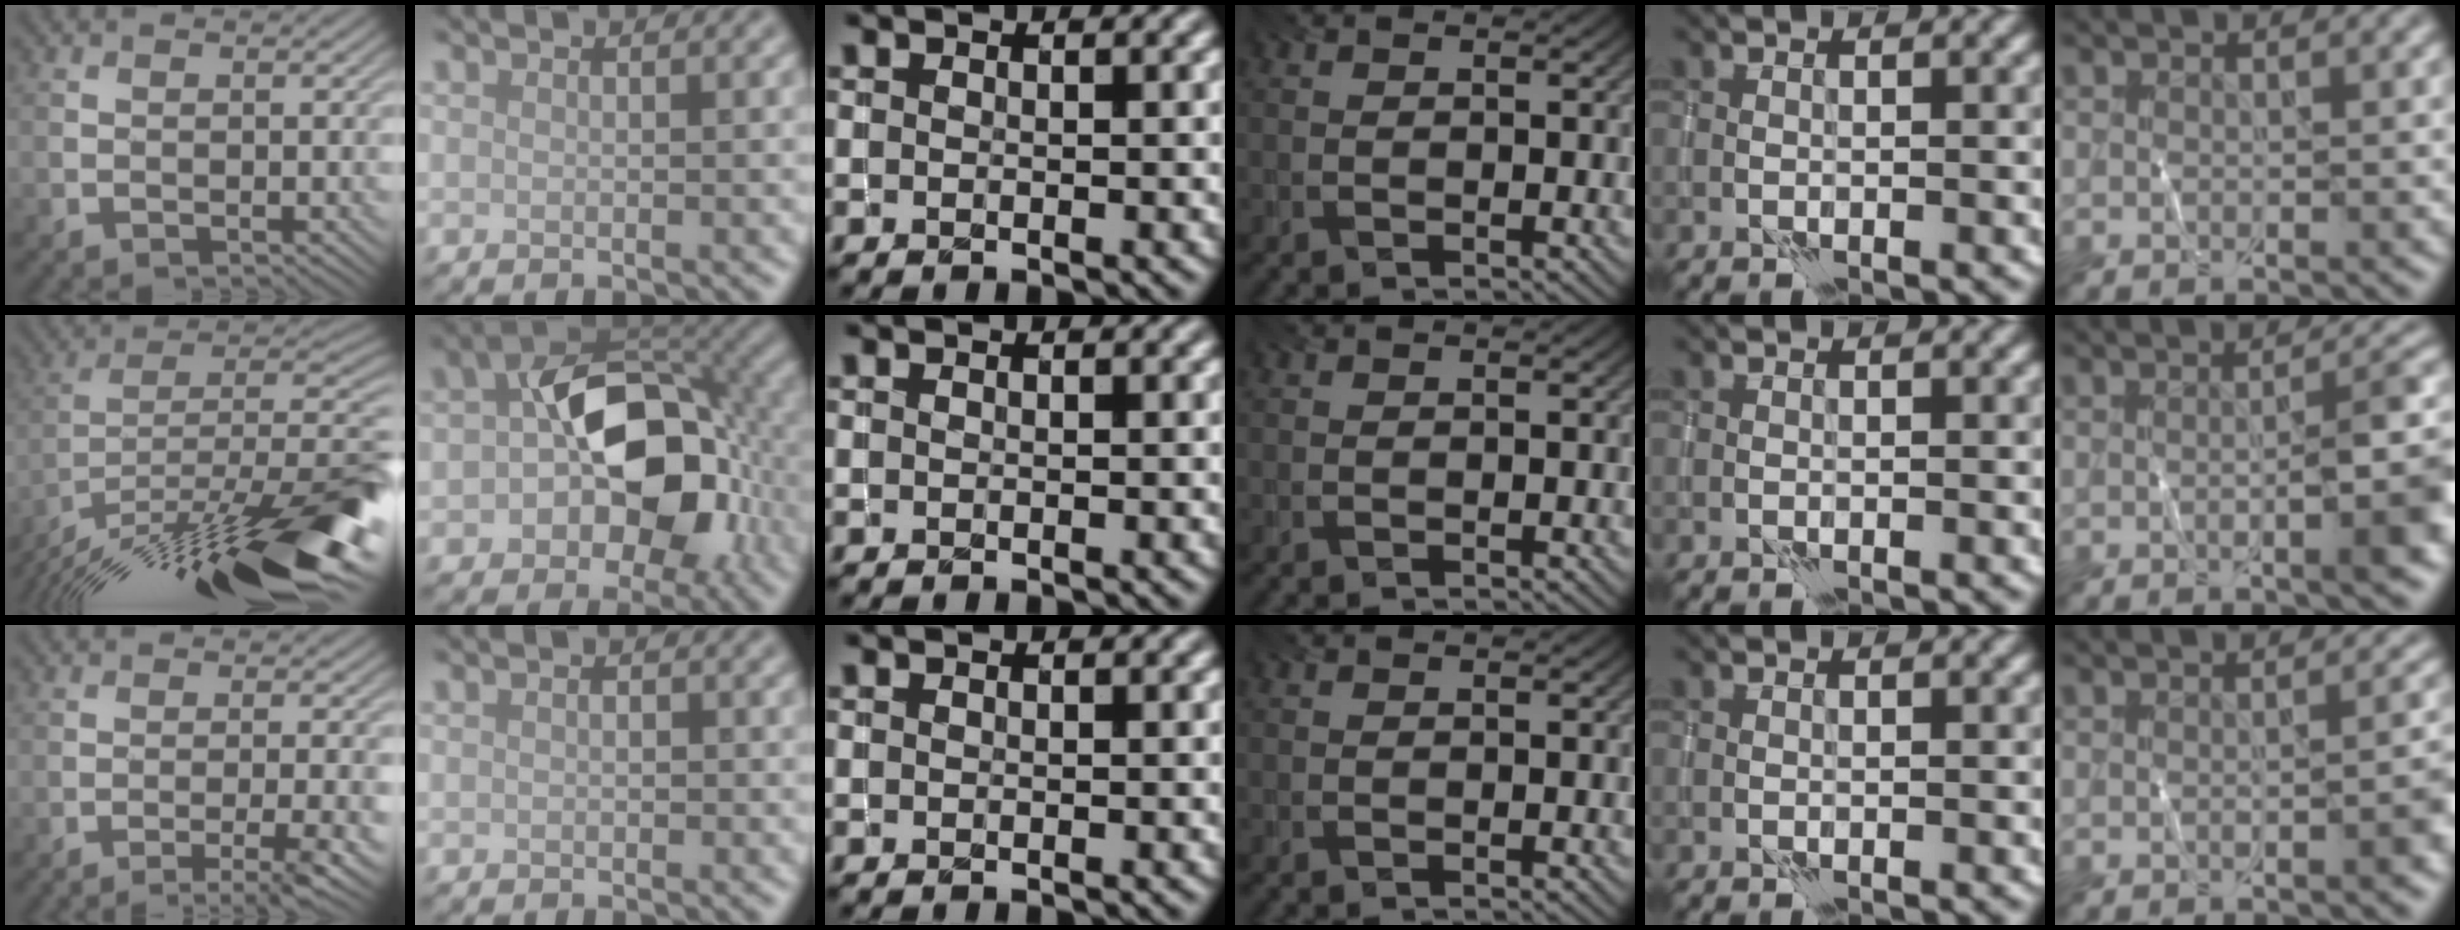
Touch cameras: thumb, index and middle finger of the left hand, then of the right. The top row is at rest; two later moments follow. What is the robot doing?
{"motion": "wrap", "object": "thread"}